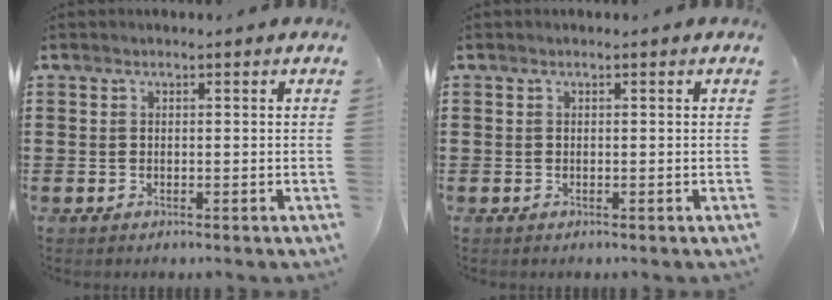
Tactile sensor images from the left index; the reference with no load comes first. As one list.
[{"total": 0.0}]